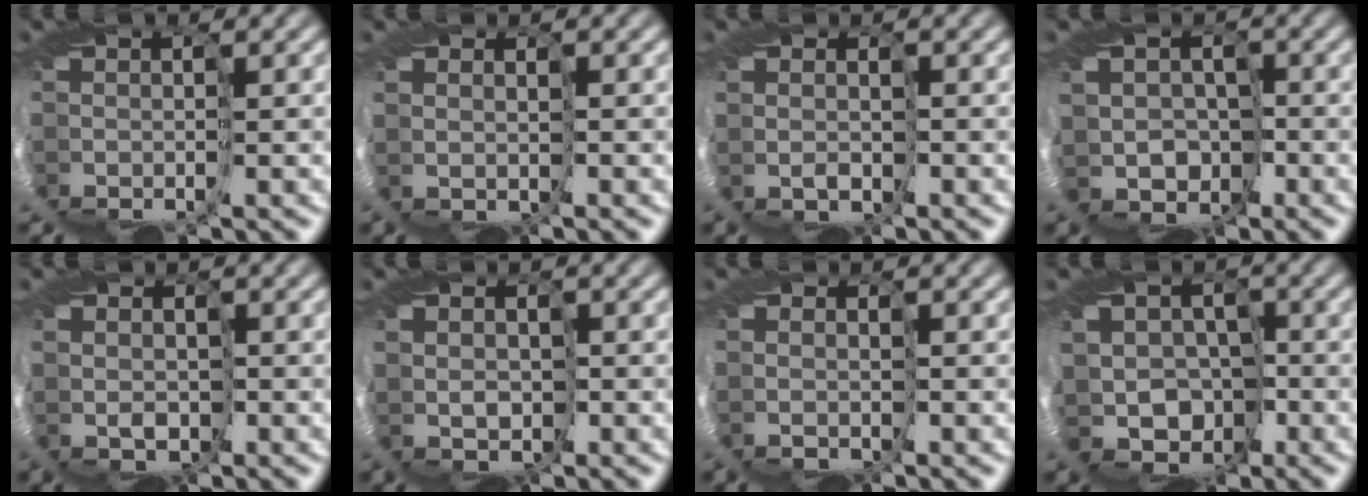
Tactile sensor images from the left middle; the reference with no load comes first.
{"total": 1.7, "force": [1.6, 0.0, -0.6], "torque": [0.008, -0.009, 0.035]}
{"total": 2.1, "force": [1.8, -0.5, -1.0], "torque": [0.021, 0.001, 0.032]}
{"total": 2.7, "force": [0.1, 2.7, 0.1], "torque": [0.015, 0.011, -0.028]}
{"total": 2.1, "force": [2.0, 0.2, -0.6], "torque": [0.001, -0.002, 0.033]}
{"total": 2.4, "force": [2.3, 0.6, -0.5], "torque": [0.003, 0.003, 0.038]}
{"total": 1.8, "force": [1.7, 0.2, -0.5], "torque": [0.009, -0.002, 0.031]}
{"total": 4.6, "force": [-1.0, 4.4, 0.9], "torque": [-0.003, 0.007, -0.053]}